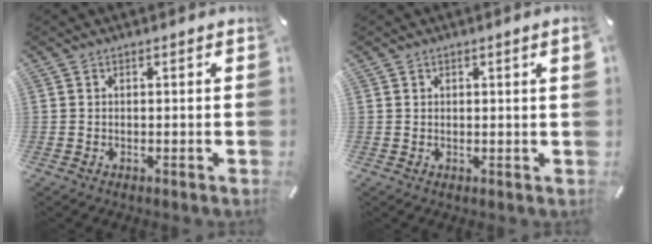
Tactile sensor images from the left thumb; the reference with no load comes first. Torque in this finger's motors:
{"motor_torque": [0.40, -0.19, 0.06, -0.09, 0.04]}